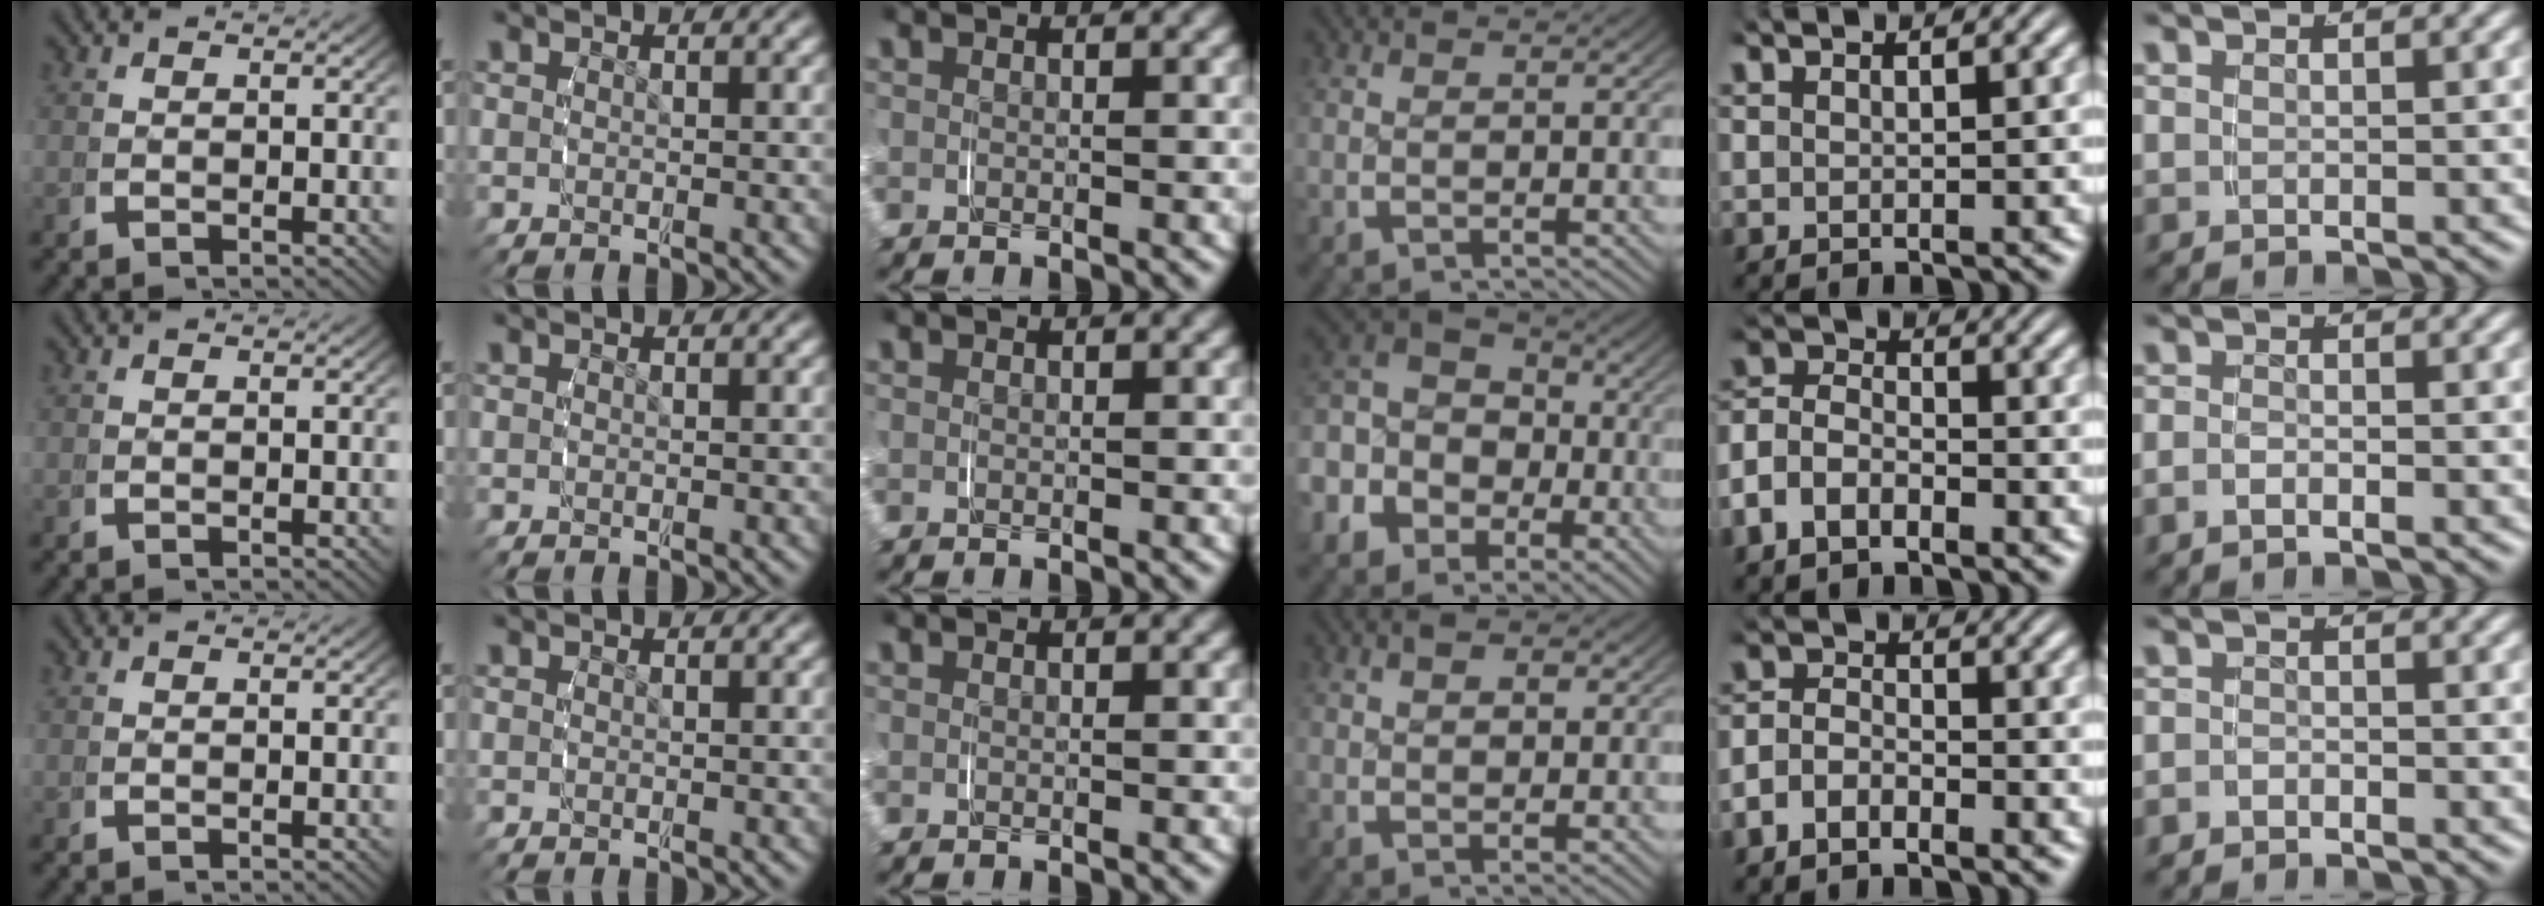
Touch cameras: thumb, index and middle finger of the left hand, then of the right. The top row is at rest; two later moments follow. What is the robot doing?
{"motion": "grasp_and_lifting", "object": "scarf"}